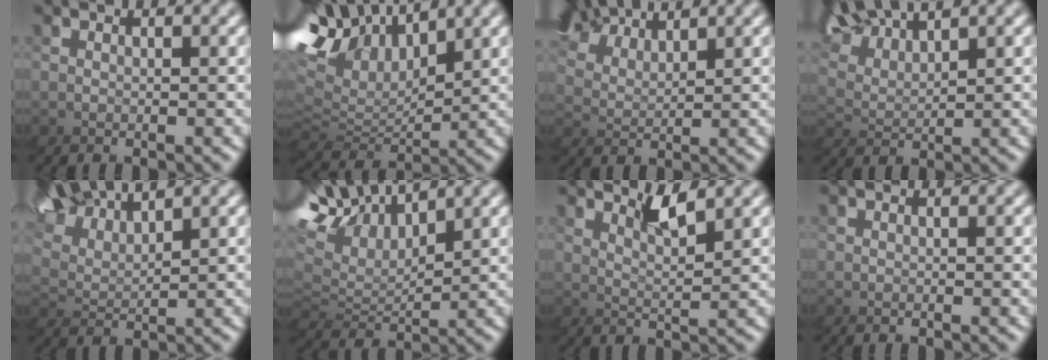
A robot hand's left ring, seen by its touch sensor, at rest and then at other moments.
{"total": 5.6, "force": [2.7, 3.8, 3.2], "torque": [-0.097, 0.025, 0.026]}
{"total": 3.5, "force": [3.0, 1.6, -0.5], "torque": [-0.052, 0.015, 0.038]}
{"total": 3.3, "force": [3.2, 0.8, -0.5], "torque": [-0.069, 0.018, 0.039]}
{"total": 3.7, "force": [3.5, 1.2, 0.5], "torque": [-0.085, 0.022, 0.042]}
{"total": 5.8, "force": [2.8, 3.3, 3.8], "torque": [-0.112, 0.027, 0.026]}
{"total": 4.2, "force": [3.1, -2.2, -1.8], "torque": [-0.023, 0.018, 0.042]}
{"total": 0.0}